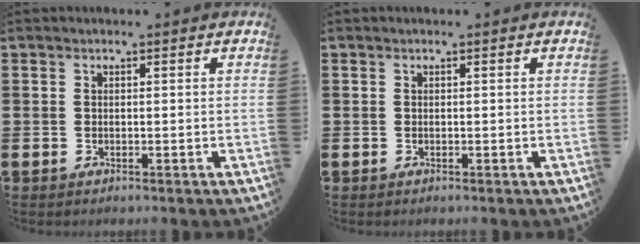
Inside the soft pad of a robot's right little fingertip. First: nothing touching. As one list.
[{"total": 0.0}]